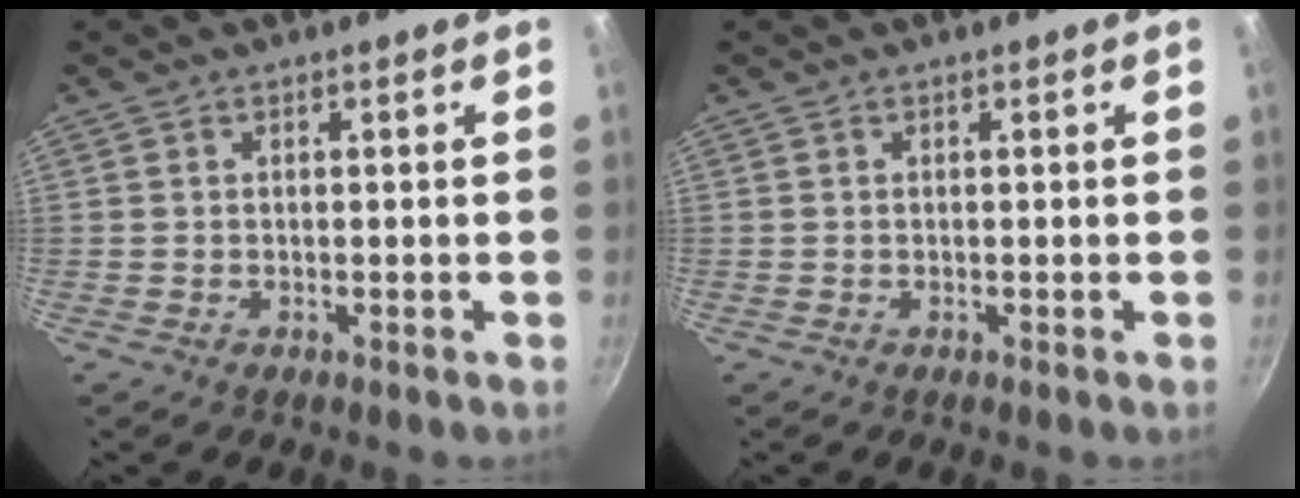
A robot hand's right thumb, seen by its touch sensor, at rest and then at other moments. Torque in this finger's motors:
{"motor_torque": [0.00, 0.00, 0.05, -0.05, 0.00]}